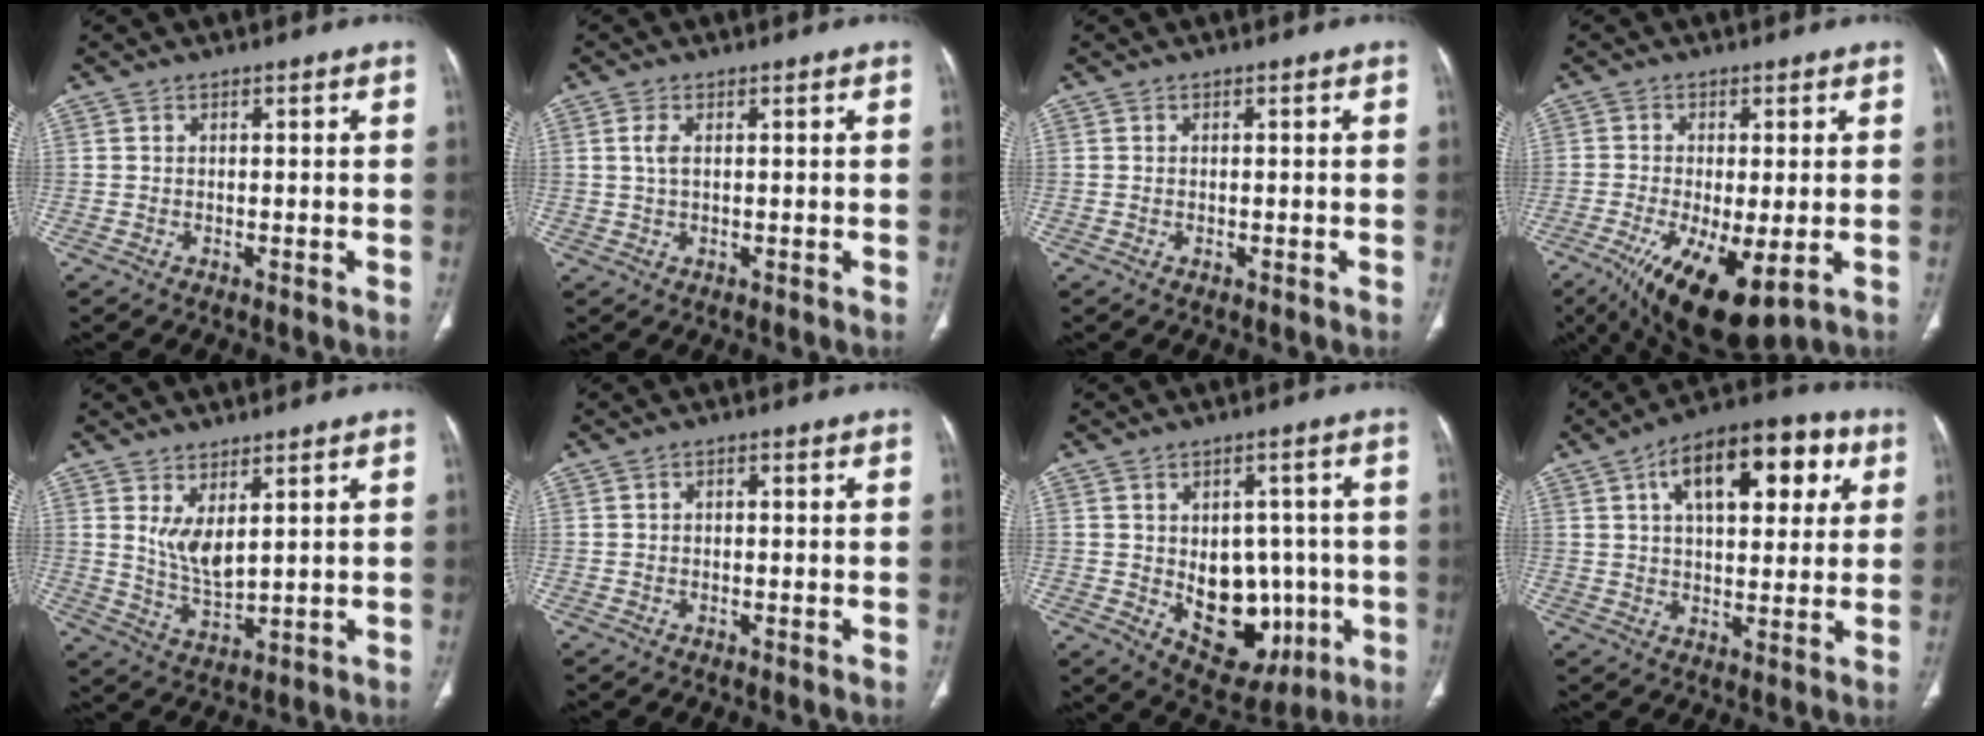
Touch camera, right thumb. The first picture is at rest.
{"total": 2.4, "force": [0.6, 1.2, 2.0], "torque": [-0.047, 0.004, 0.014]}
{"total": 0.0}
{"total": 13.9, "force": [-5.4, 5.0, 11.8], "torque": [-0.217, -0.021, -0.073]}
{"total": 6.0, "force": [2.5, 2.3, 5.0], "torque": [-0.093, -0.030, 0.062]}
{"total": 0.8, "force": [0.0, 0.6, 0.5], "torque": [-0.004, 0.002, -0.003]}
{"total": 14.7, "force": [-2.4, 10.1, 10.4], "torque": [-0.094, 0.008, -0.008]}
{"total": 18.4, "force": [6.6, 9.2, 14.4], "torque": [-0.174, 0.012, 0.094]}